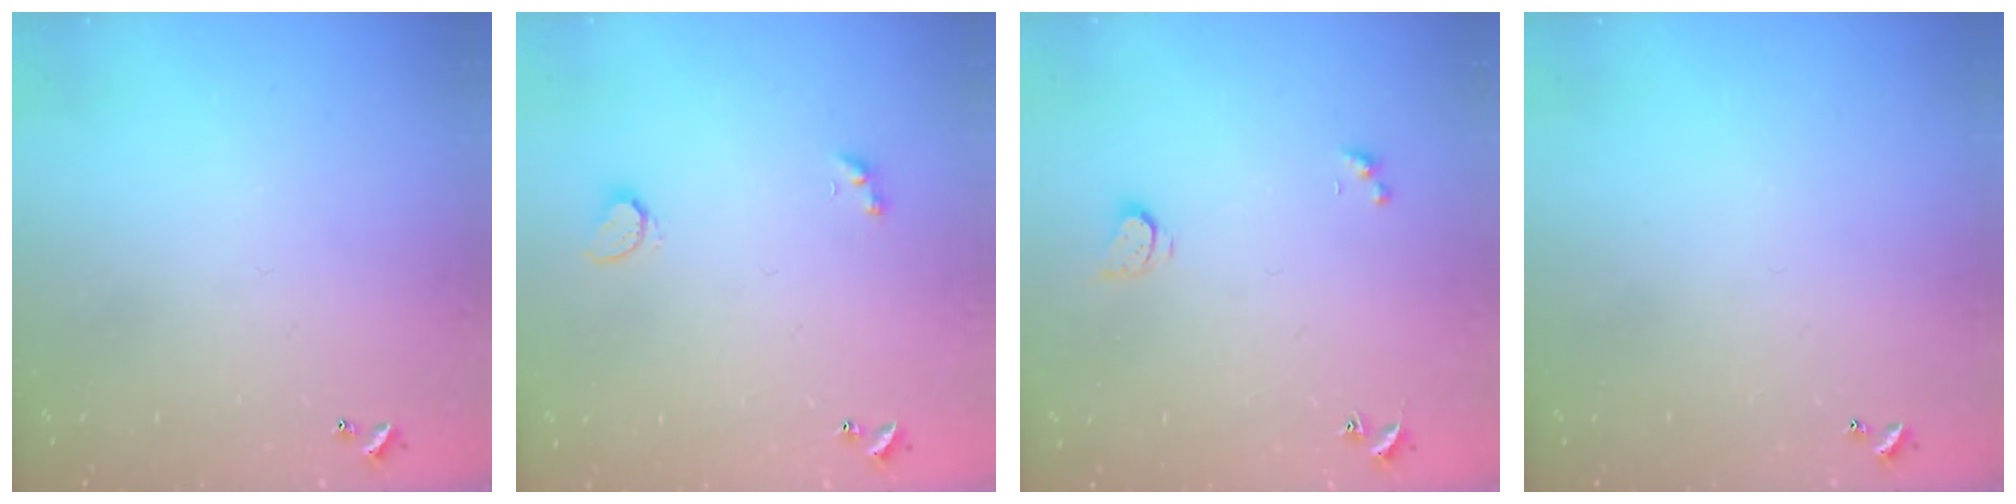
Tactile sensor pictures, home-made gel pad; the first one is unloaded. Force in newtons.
{"total": 2.4, "press": 2.4, "slide": 0.5}
{"total": 1.5, "press": 1.4, "slide": 0.4}
{"total": 0.0}